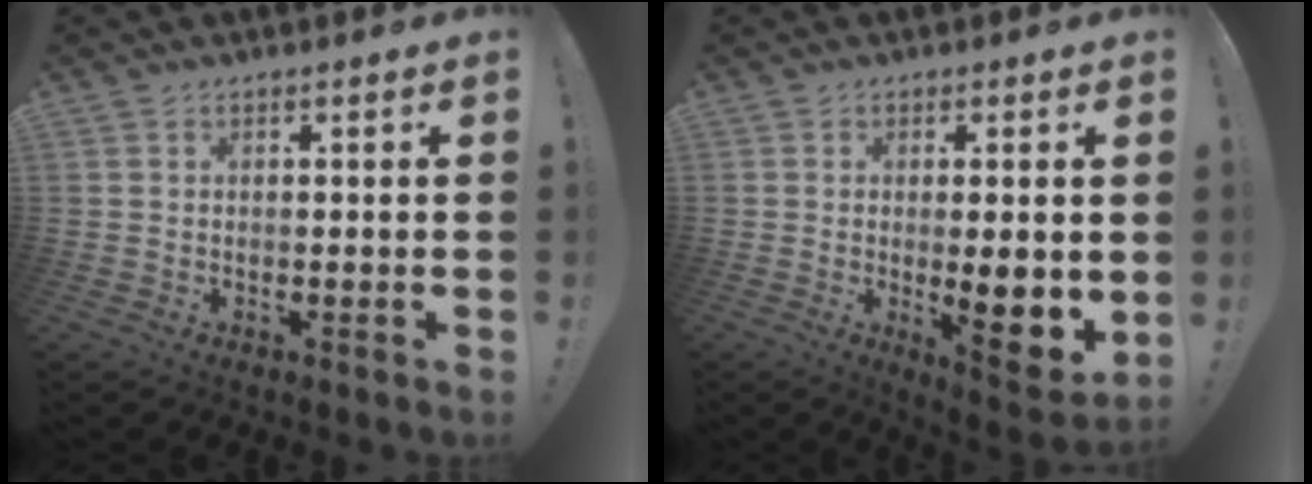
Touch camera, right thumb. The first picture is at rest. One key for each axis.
{"total": 10.8, "fx": -0.6, "fy": 2.5, "fz": 10.5, "tx": -0.124, "ty": -0.016, "tz": -0.007}